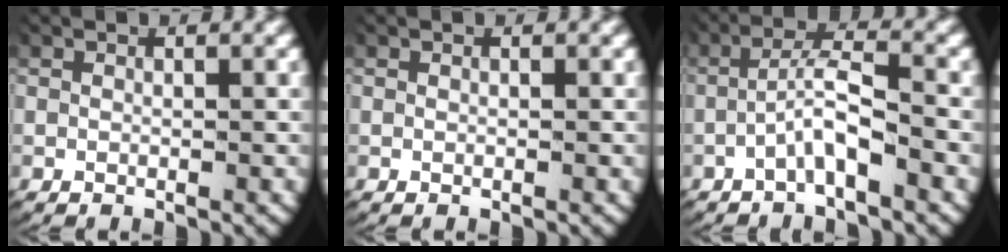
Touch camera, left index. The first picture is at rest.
{"total": 0.0}
{"total": 3.0, "force": [-1.2, 0.6, 2.7], "torque": [-0.052, 0.007, -0.025]}